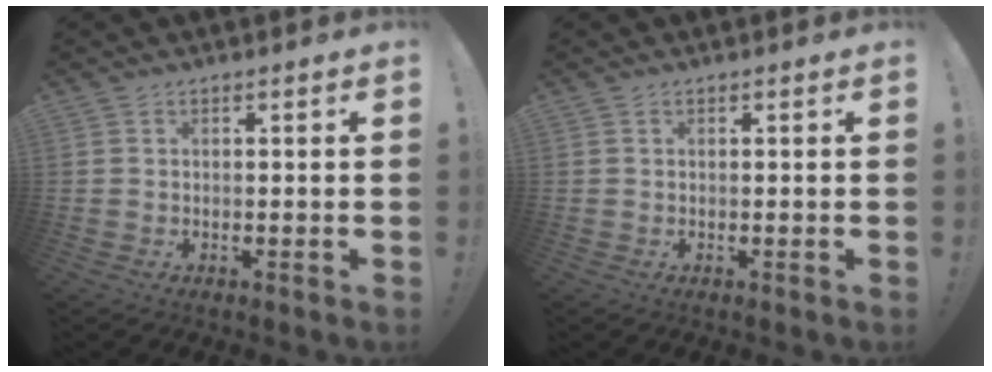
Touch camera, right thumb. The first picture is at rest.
{"total": 0.0}